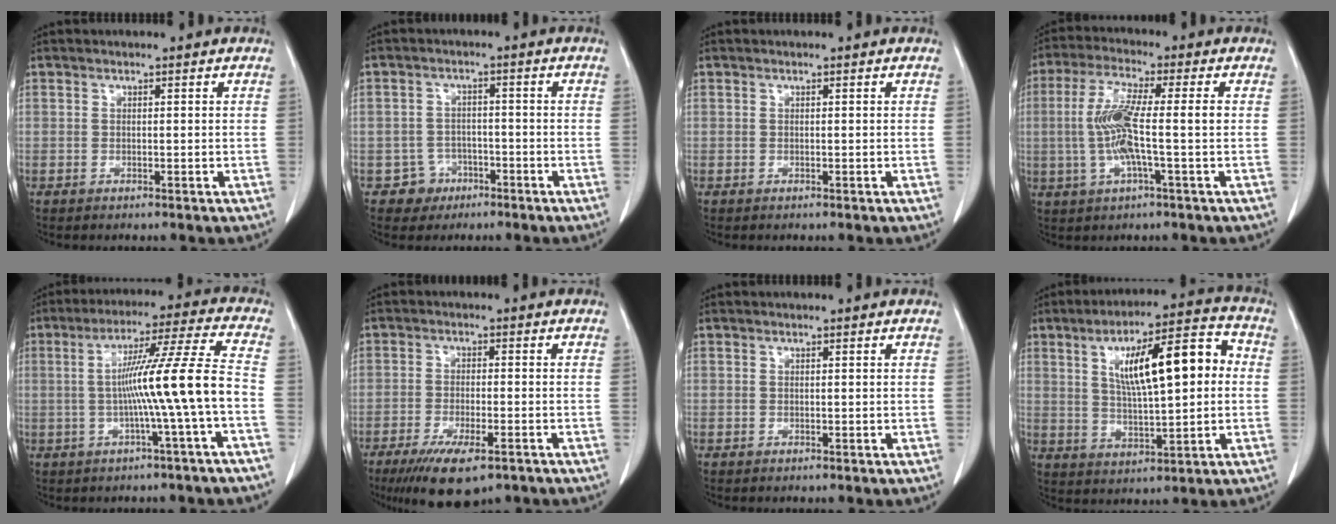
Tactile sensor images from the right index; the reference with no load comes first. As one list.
[{"total": 4.1, "force": [-2.1, 3.5, -0.4], "torque": [0.013, 0.017, -0.031]}, {"total": 0.0}, {"total": 9.0, "force": [-0.6, 0.9, 8.9], "torque": [-0.185, 0.009, -0.016]}, {"total": 11.7, "force": [-2.1, -2.0, 11.4], "torque": [-0.192, 0.017, -0.032]}, {"total": 9.8, "force": [-6.4, 2.5, 7.0], "torque": [-0.117, -0.020, -0.099]}, {"total": 0.0}, {"total": 14.4, "force": [2.5, 3.3, 13.7], "torque": [-0.220, 0.031, 0.042]}]